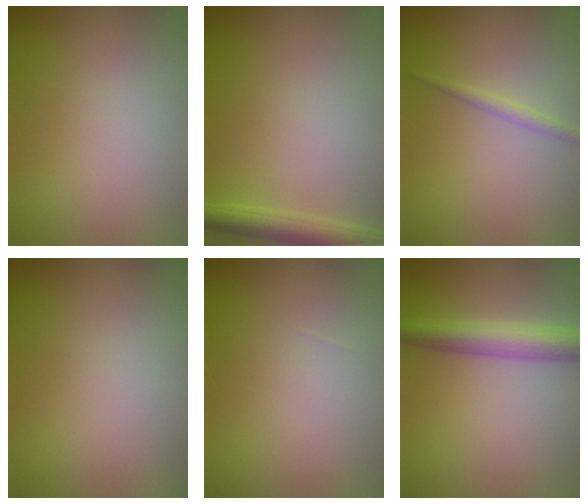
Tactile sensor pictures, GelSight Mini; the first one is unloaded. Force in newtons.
{"total": 3.0, "press": 3.0, "slide": 0.2}
{"total": 1.2, "press": 1.2, "slide": 0.0}
{"total": 0.0}
{"total": 0.0}
{"total": 4.6, "press": 4.6, "slide": 0.0}